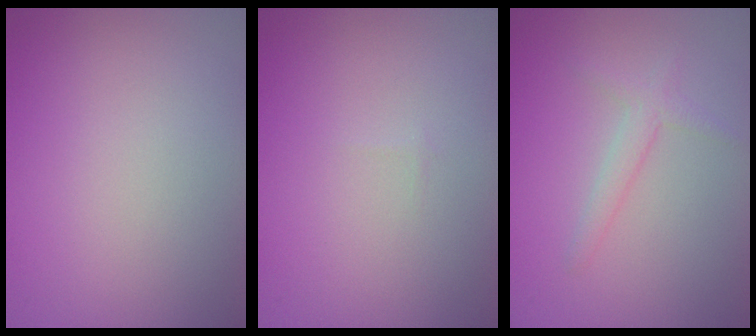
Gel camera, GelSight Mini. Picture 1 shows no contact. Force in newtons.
{"total": 0.0}
{"total": 1.6, "press": 1.6, "slide": 0.1}